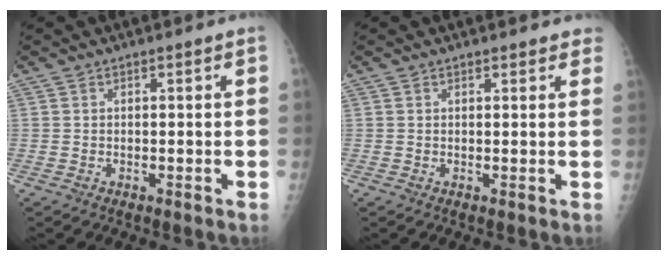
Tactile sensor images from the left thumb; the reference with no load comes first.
{"total": 2.9, "force": [2.6, 1.1, 0.8], "torque": [0.016, -0.006, 0.018]}